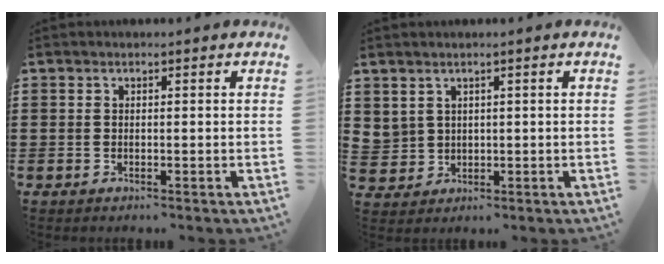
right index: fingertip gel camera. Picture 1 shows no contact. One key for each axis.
{"total": 2.3, "fx": 1.3, "fy": 1.9, "fz": 0.2, "tx": -0.015, "ty": 0.008, "tz": 0.025}